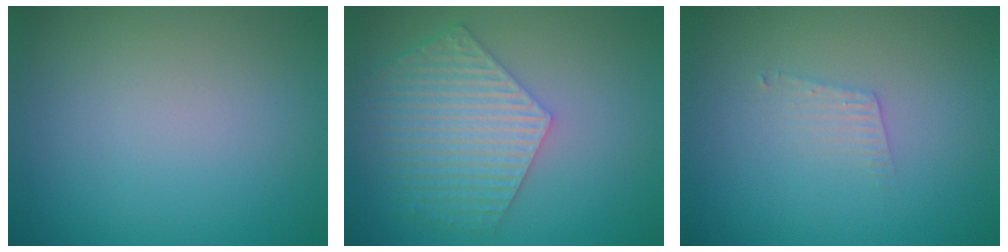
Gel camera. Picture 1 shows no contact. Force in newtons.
{"total": 5.9, "press": 4.6, "slide": 3.6}
{"total": 1.3, "press": 1.3, "slide": 0.1}